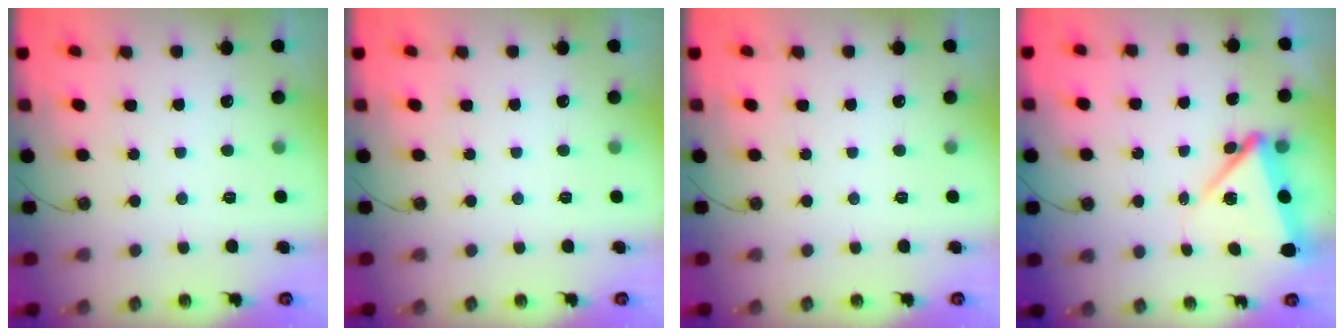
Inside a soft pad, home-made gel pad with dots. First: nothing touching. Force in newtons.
{"total": 0.0}
{"total": 0.0}
{"total": 7.5, "press": 7.2, "slide": 1.9}